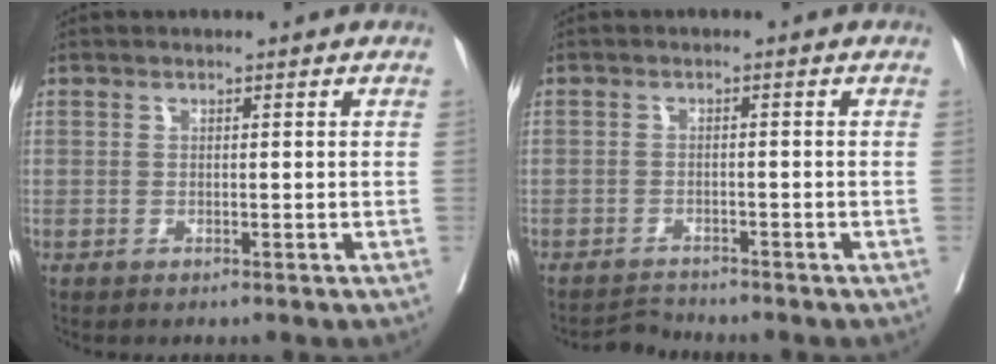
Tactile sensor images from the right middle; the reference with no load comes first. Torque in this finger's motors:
{"motor_torque": [-0.39, 0.02, -0.07, -0.01]}